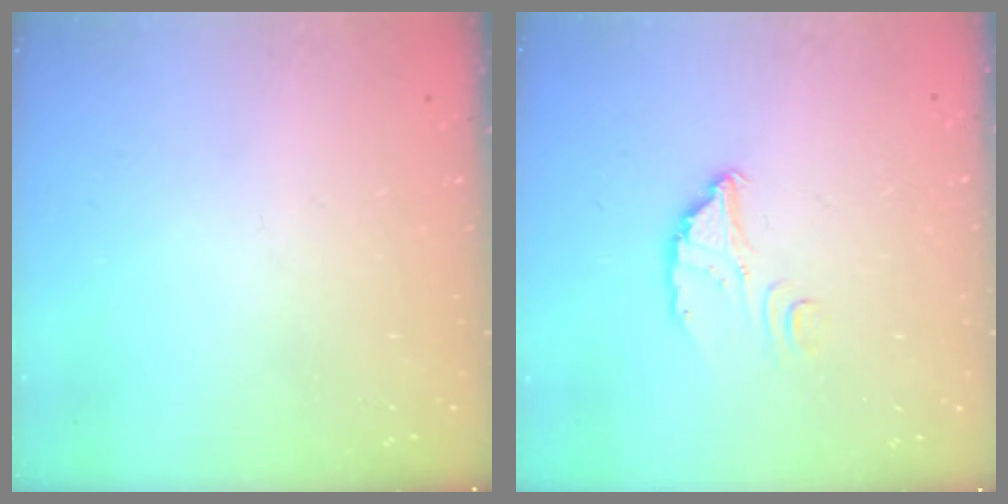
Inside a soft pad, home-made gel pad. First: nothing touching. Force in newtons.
{"total": 2.9, "press": 2.9, "slide": 0.3}